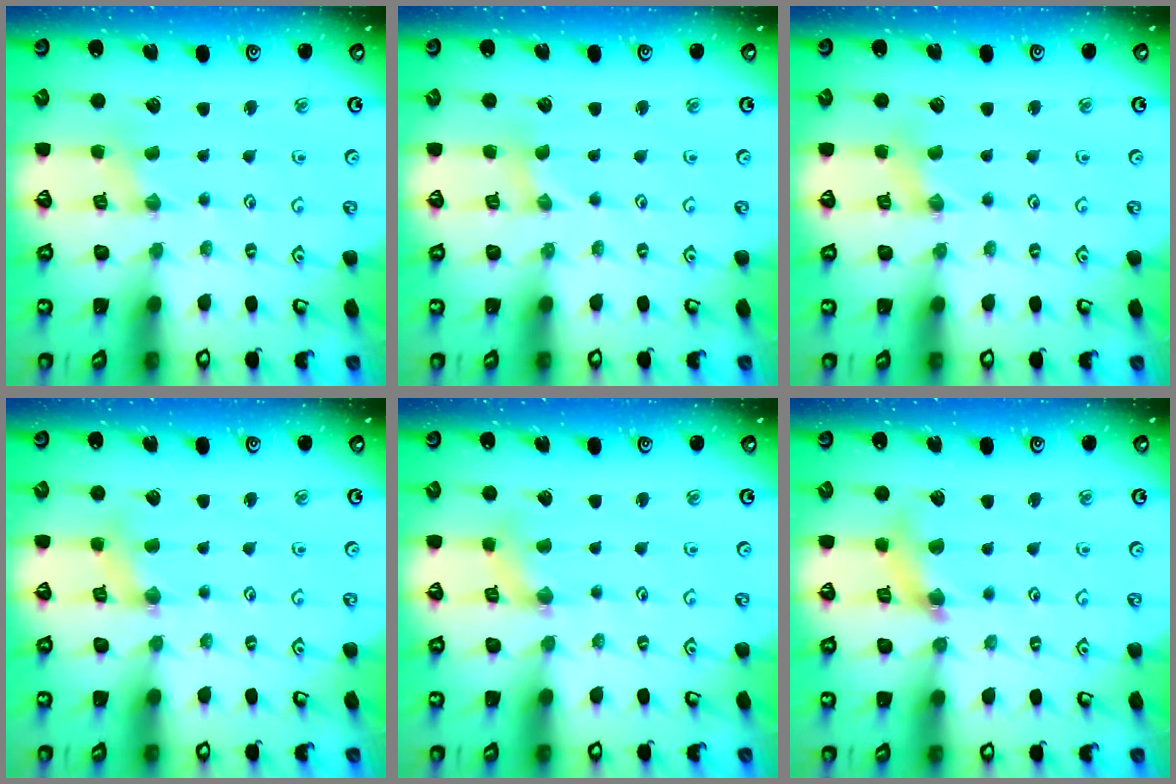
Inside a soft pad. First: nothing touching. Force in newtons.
{"total": 0.0}
{"total": 1.4, "press": 1.3, "slide": 0.2}
{"total": 1.6, "press": 1.6, "slide": 0.4}
{"total": 1.4, "press": 1.4, "slide": 0.3}
{"total": 8.3, "press": 8.3, "slide": 1.0}